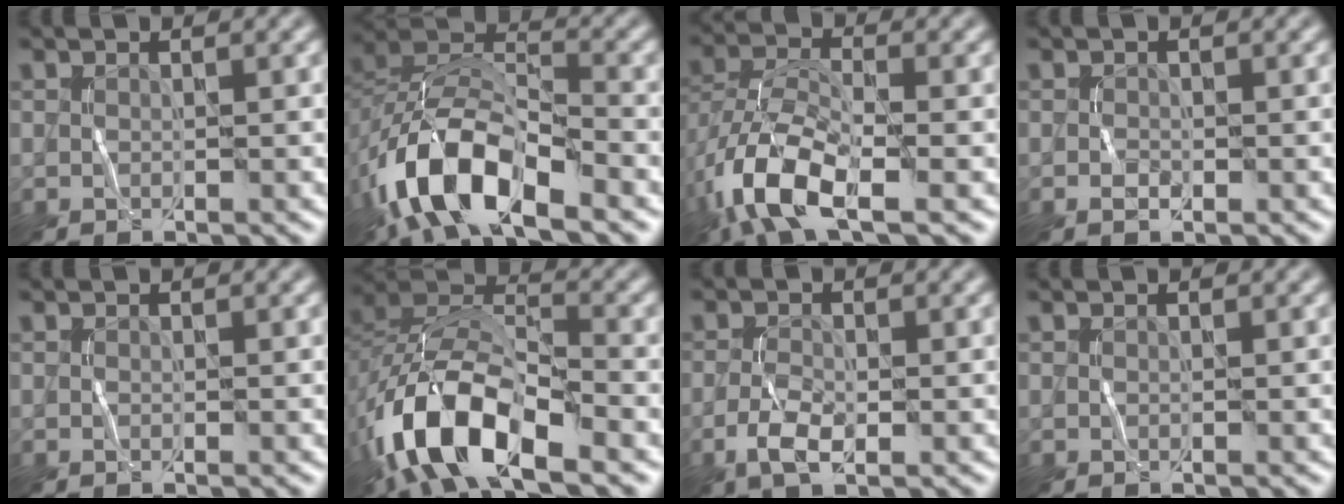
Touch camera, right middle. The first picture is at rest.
{"total": 10.1, "force": [-5.5, 4.7, 7.1], "torque": [-0.134, 0.011, -0.110]}
{"total": 8.4, "force": [-4.0, 3.6, 6.5], "torque": [-0.143, -0.001, -0.085]}
{"total": 0.8, "force": [-0.3, 0.5, 0.5], "torque": [-0.010, 0.000, -0.006]}
{"total": 0.0}
{"total": 11.3, "force": [-5.8, 5.2, 8.2], "torque": [-0.155, 0.008, -0.114]}
{"total": 2.8, "force": [-1.1, 1.3, 2.2], "torque": [-0.049, -0.002, -0.023]}
{"total": 0.0}